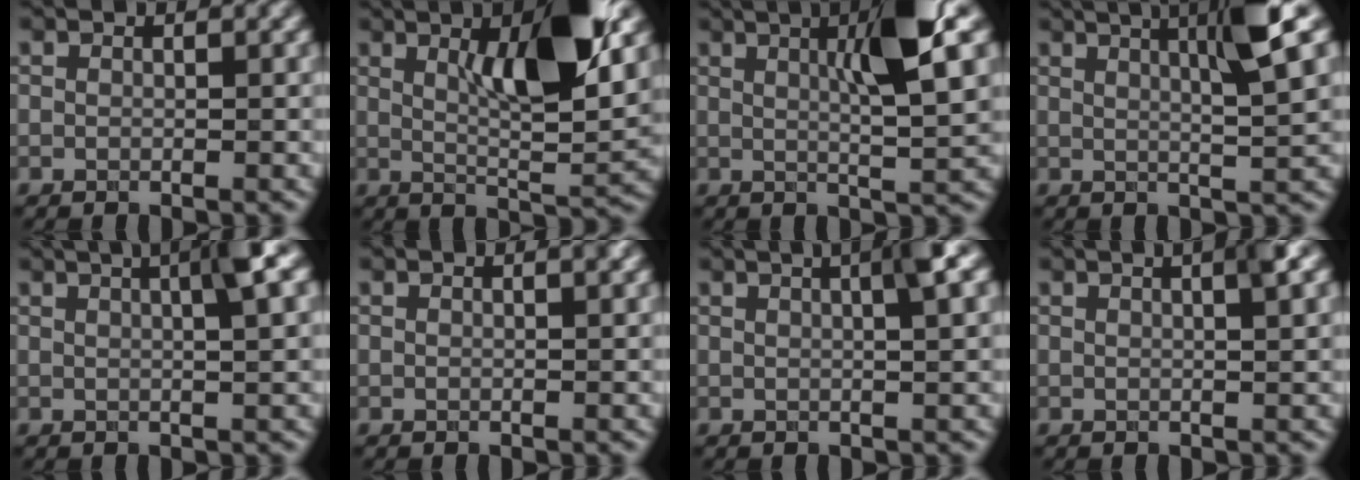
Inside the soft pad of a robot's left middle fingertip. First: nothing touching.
{"total": 9.1, "force": [3.1, 1.9, 8.3], "torque": [-0.124, -0.008, 0.056]}
{"total": 8.1, "force": [2.6, 1.4, 7.5], "torque": [-0.106, 0.008, 0.041]}
{"total": 7.2, "force": [3.0, 1.0, 6.4], "torque": [-0.083, 0.013, 0.048]}
{"total": 5.3, "force": [1.9, 1.1, 4.8], "torque": [-0.055, 0.017, 0.019]}
{"total": 1.0, "force": [0.6, 0.2, 0.8], "torque": [-0.008, 0.003, 0.005]}
{"total": 4.7, "force": [1.8, 1.0, 4.2], "torque": [-0.046, 0.016, 0.013]}
{"total": 3.6, "force": [1.6, 0.9, 3.1], "torque": [-0.023, 0.012, 0.007]}